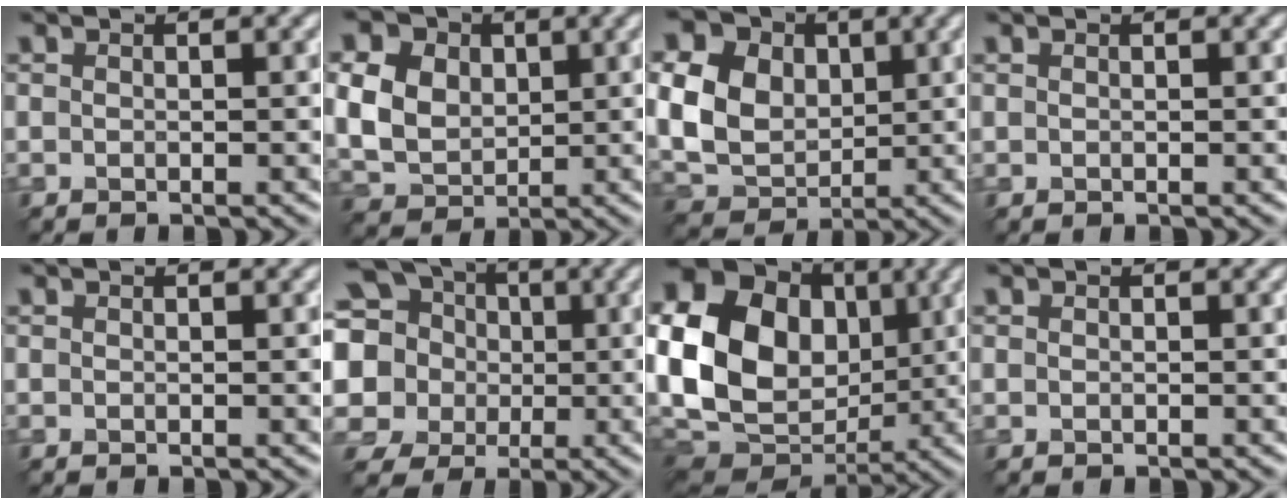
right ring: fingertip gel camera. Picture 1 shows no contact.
{"total": 11.9, "force": [3.4, 9.4, 6.4], "torque": [-0.152, 0.030, 0.051]}
{"total": 10.9, "force": [2.0, 8.5, 6.6], "torque": [-0.151, 0.022, 0.019]}
{"total": 0.0}
{"total": 0.0}
{"total": 16.0, "force": [1.4, 14.7, 6.2], "torque": [-0.188, 0.027, -0.023]}
{"total": 18.6, "force": [1.5, 15.0, 10.9], "torque": [-0.240, 0.009, 0.022]}
{"total": 0.0}